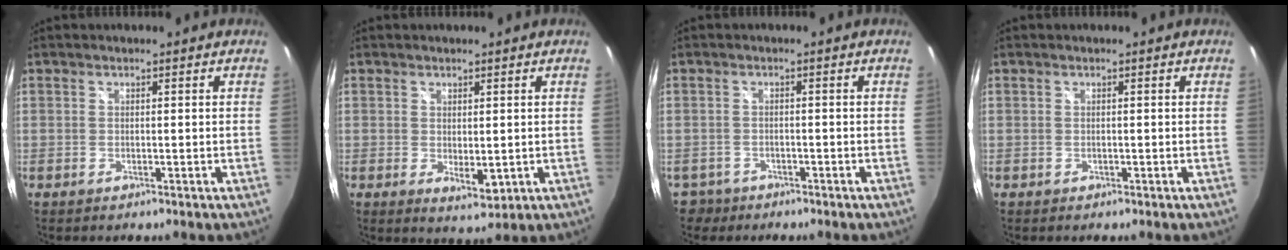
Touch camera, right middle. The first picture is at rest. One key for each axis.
{"total": 3.3, "fx": 0.1, "fy": 1.9, "fz": 2.7, "tx": -0.042, "ty": -0.010, "tz": 0.005}
{"total": 4.3, "fx": -2.8, "fy": 3.2, "fz": 0.7, "tx": -0.028, "ty": -0.002, "tz": -0.047}
{"total": 0.0}